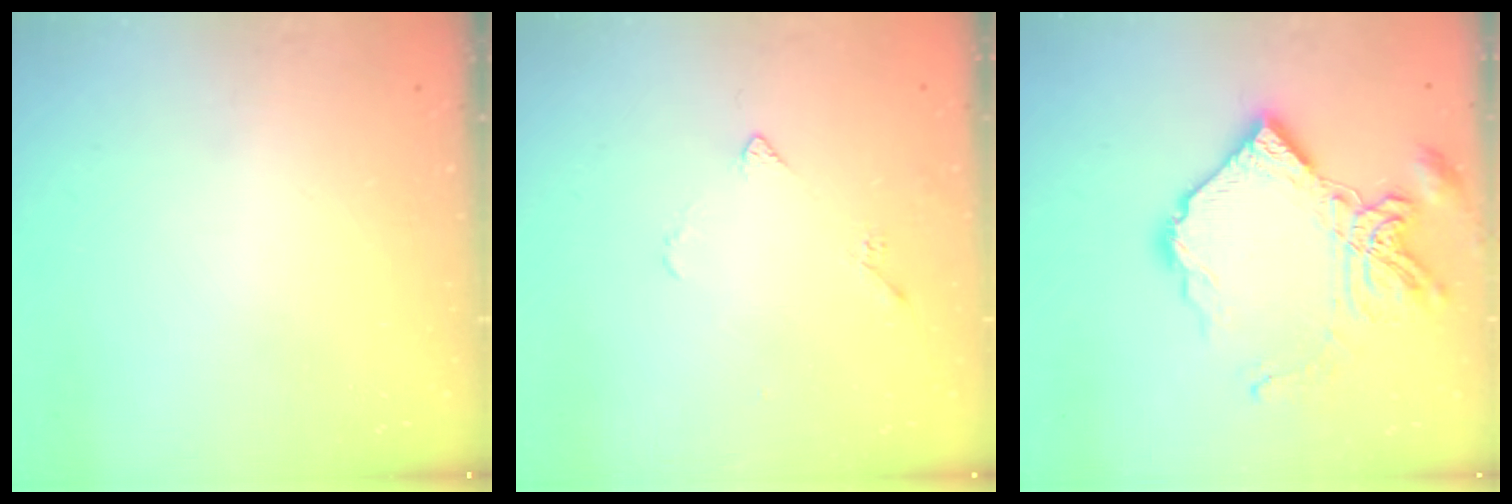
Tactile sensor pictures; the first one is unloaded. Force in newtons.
{"total": 3.0, "press": 3.0, "slide": 0.6}
{"total": 17.1, "press": 17.0, "slide": 1.8}